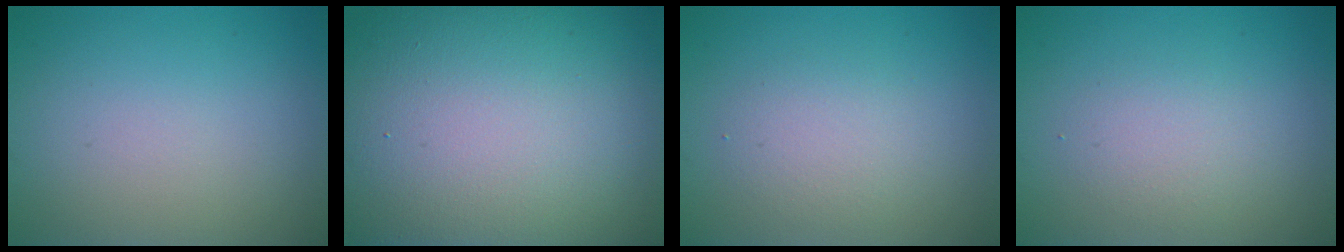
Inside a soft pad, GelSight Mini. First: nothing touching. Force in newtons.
{"total": 22.2, "press": 22.2, "slide": 1.3}
{"total": 2.4, "press": 2.4, "slide": 0.1}
{"total": 2.0, "press": 2.0, "slide": 0.1}